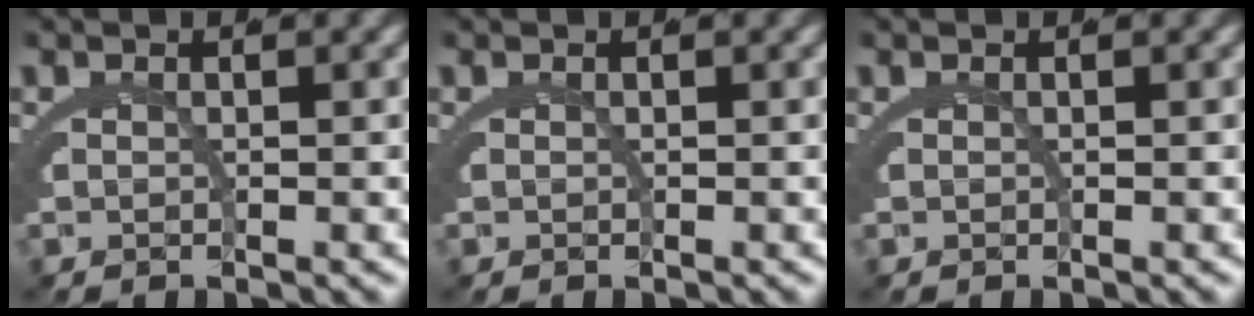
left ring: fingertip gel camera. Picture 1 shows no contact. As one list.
[{"total": 0.0}, {"total": 0.0}]